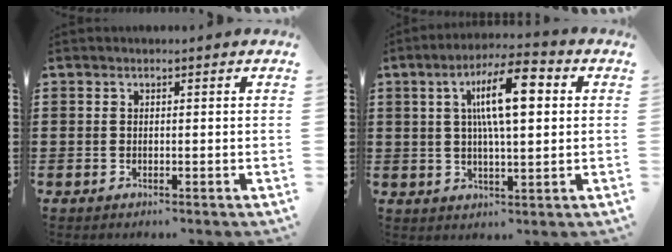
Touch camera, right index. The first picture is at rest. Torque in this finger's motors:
{"motor_torque": [2.14, 0.00, 0.43, 0.21]}